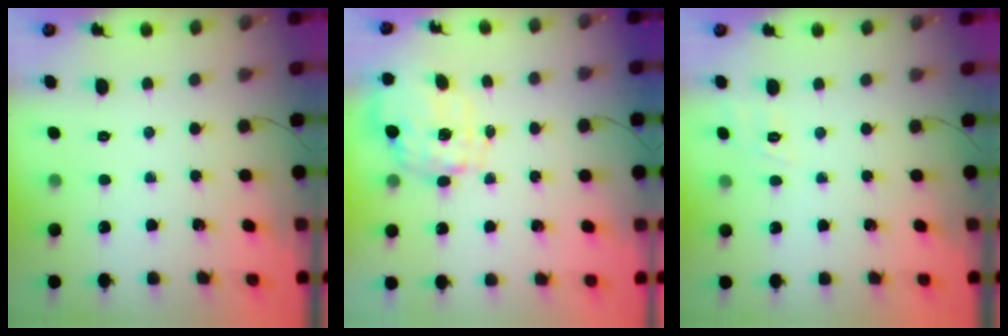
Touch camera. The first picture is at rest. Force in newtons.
{"total": 4.4, "press": 4.0, "slide": 1.7}
{"total": 8.0, "press": 7.8, "slide": 1.9}